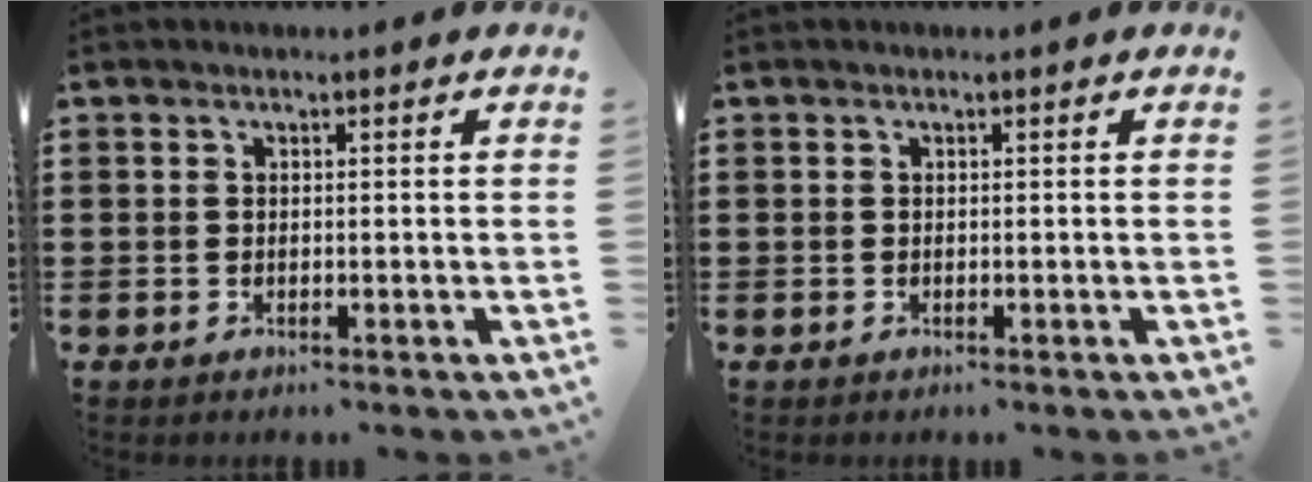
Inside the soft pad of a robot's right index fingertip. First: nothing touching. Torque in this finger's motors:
{"motor_torque": [-0.57, 1.38, 0.00, 0.00]}